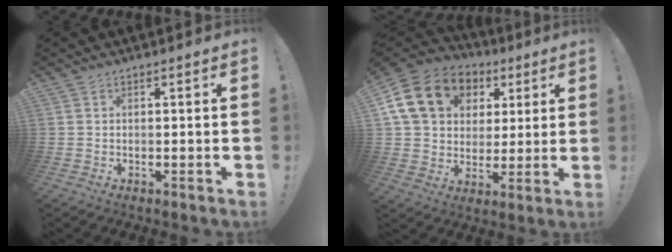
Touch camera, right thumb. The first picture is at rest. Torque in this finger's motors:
{"motor_torque": [0.70, 0.88, 1.36, 0.50, 0.12]}